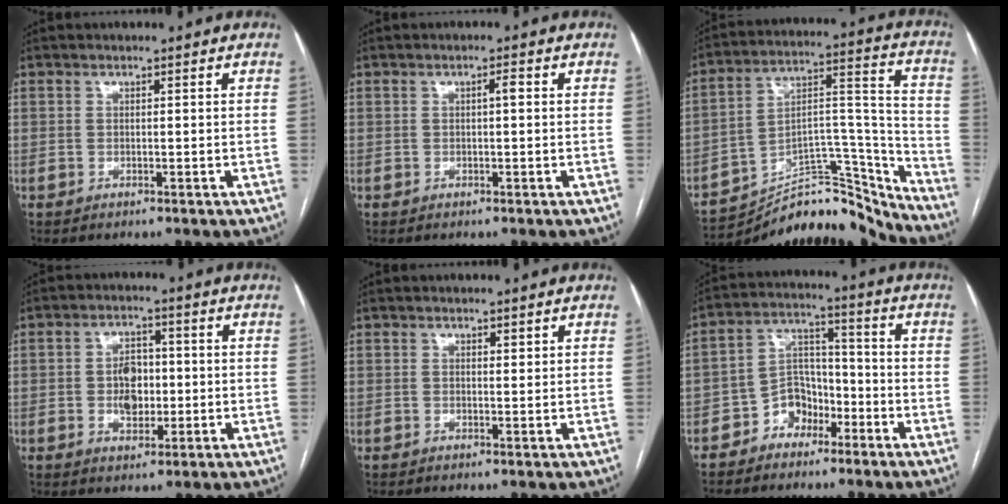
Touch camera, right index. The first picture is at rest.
{"total": 1.2, "force": [0.1, 0.2, 1.2], "torque": [-0.018, 0.004, 0.001]}
{"total": 18.1, "force": [-17.1, 4.6, 3.8], "torque": [-0.039, 0.078, -0.261]}
{"total": 5.5, "force": [-0.3, 3.6, 4.1], "torque": [-0.071, 0.009, -0.001]}
{"total": 0.9, "force": [0.6, 0.3, 0.5], "torque": [-0.009, -0.003, 0.009]}
{"total": 7.1, "force": [-4.1, 5.2, 2.6], "torque": [-0.047, 0.026, -0.072]}